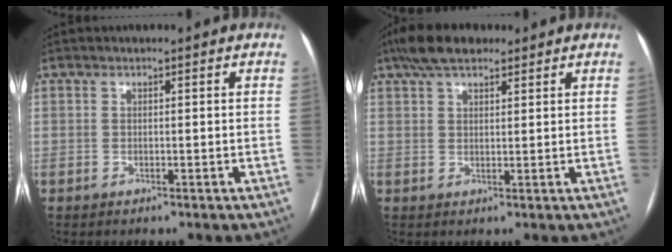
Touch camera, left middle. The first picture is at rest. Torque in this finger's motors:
{"motor_torque": [0.79, -0.89, 0.06, 0.03]}